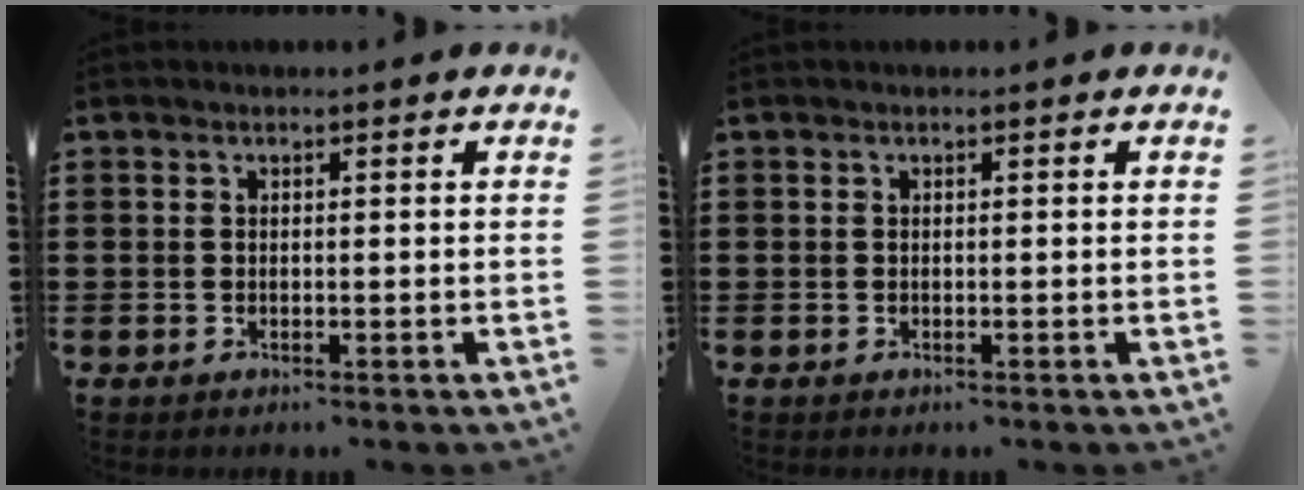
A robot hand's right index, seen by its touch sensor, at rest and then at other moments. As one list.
[{"total": 0.0}]